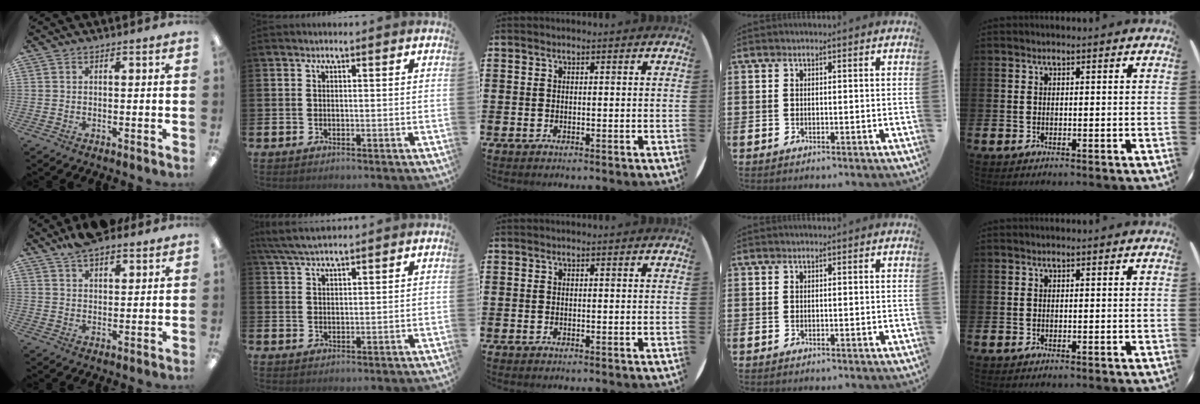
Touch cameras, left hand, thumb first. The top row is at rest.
{"thumb": {"total": 6.7, "force": [5.7, 2.2, 2.7], "torque": [-0.057, -0.026, 0.106]}, "index": {"total": 4.3, "force": [3.8, 0.6, 2.0], "torque": [-0.047, -0.008, 0.070]}}